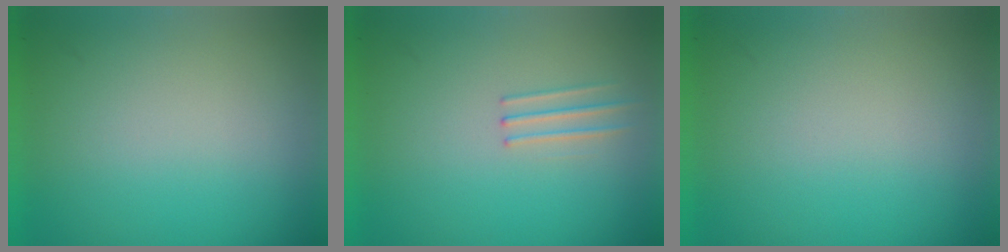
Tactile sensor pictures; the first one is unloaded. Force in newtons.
{"total": 1.2}
{"total": 0.0}